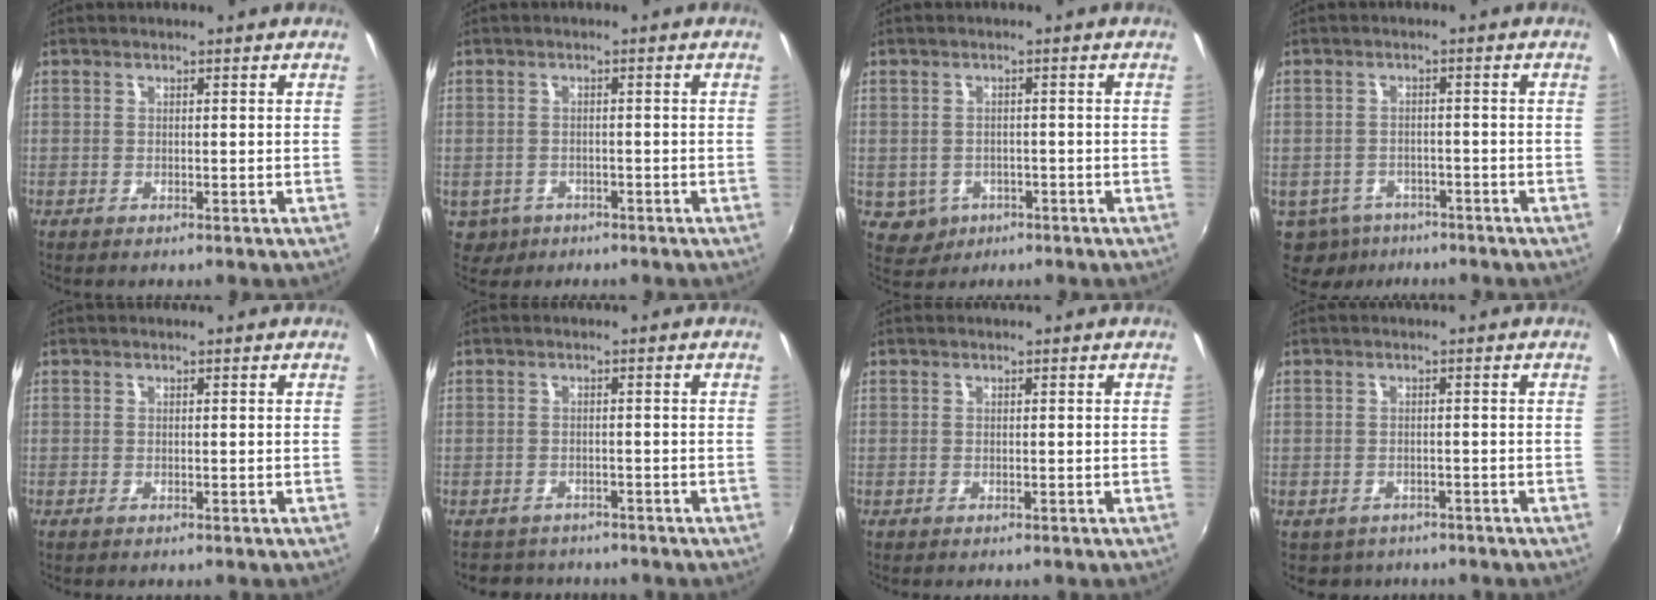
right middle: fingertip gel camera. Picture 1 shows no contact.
{"total": 4.7, "force": [-2.0, 3.9, 1.6], "torque": [-0.040, -0.005, -0.024]}
{"total": 4.2, "force": [-1.4, 3.8, 1.1], "torque": [-0.031, 0.003, -0.010]}
{"total": 9.2, "force": [-6.0, 6.2, 3.1], "torque": [-0.090, -0.016, -0.086]}
{"total": 0.0}
{"total": 4.5, "force": [-3.9, 2.3, 0.4], "torque": [-0.019, -0.003, -0.062]}
{"total": 0.0}
{"total": 2.9, "force": [-1.8, 2.3, 0.5], "torque": [-0.018, -0.007, -0.024]}